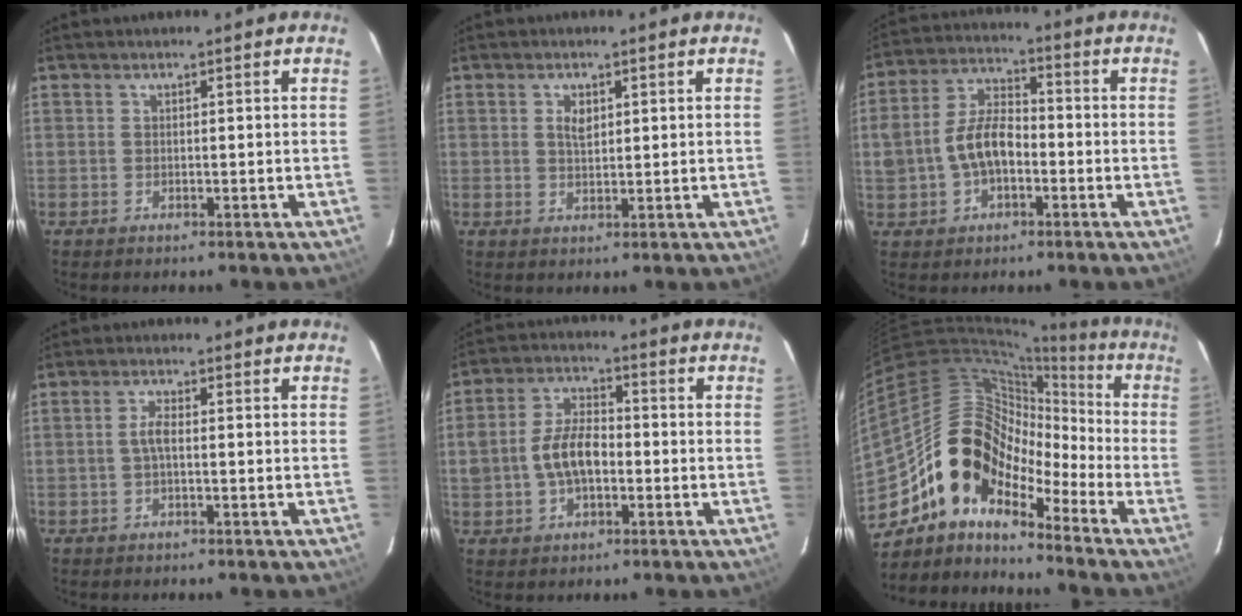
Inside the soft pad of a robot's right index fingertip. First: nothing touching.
{"total": 2.6, "force": [0.9, 1.5, 1.9], "torque": [-0.032, 0.004, 0.016]}
{"total": 10.0, "force": [-2.1, 6.2, 7.6], "torque": [-0.157, 0.019, -0.033]}
{"total": 2.3, "force": [-0.3, 0.6, 2.2], "torque": [-0.046, 0.006, -0.006]}
{"total": 8.9, "force": [-1.5, 5.2, 7.1], "torque": [-0.142, 0.015, -0.022]}
{"total": 14.6, "force": [-9.4, 8.7, 6.9], "torque": [-0.122, 0.024, -0.193]}